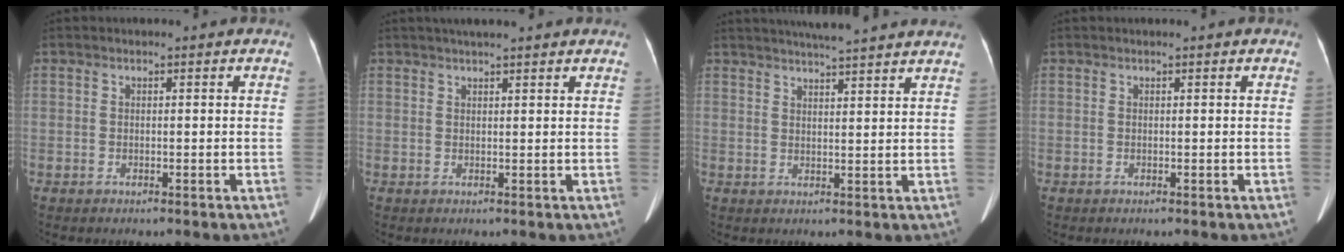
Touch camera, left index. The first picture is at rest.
{"total": 6.8, "force": [5.8, 0.5, 3.5], "torque": [-0.051, 0.033, 0.077]}
{"total": 12.5, "force": [11.3, -0.1, 5.4], "torque": [-0.085, 0.016, 0.139]}
{"total": 0.0}